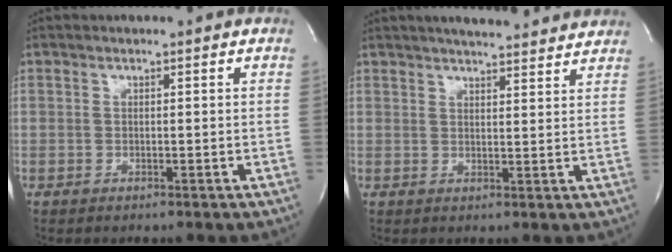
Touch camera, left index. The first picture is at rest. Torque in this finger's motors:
{"motor_torque": [0.09, -0.18, 0.43, 0.09]}